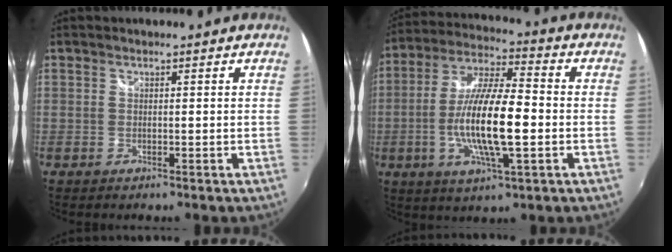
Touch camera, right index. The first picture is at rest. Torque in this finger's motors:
{"motor_torque": [1.41, -0.73, 1.05, 0.21]}